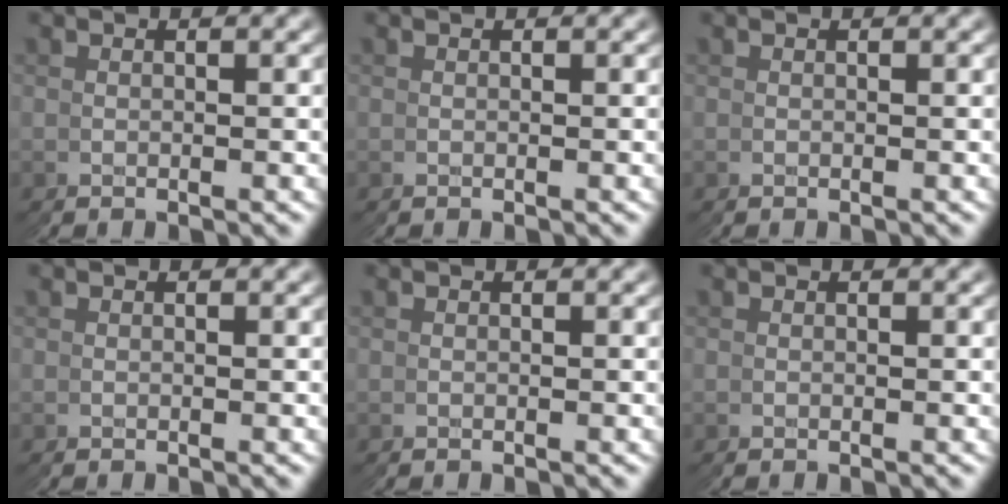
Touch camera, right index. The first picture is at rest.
{"total": 0.0}
{"total": 0.0}
{"total": 0.0}
{"total": 0.0}
{"total": 0.0}